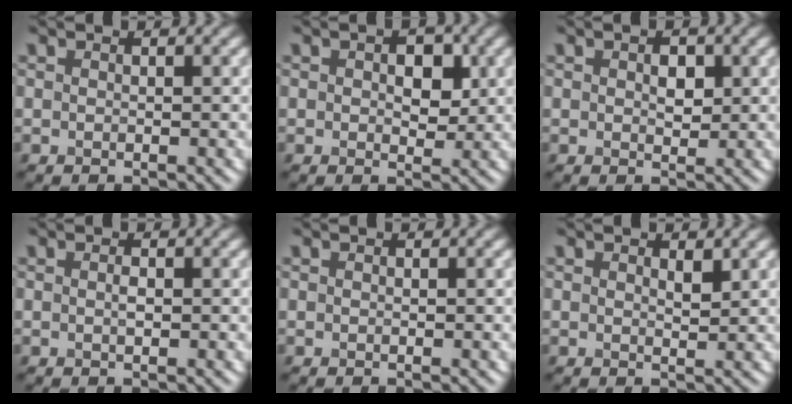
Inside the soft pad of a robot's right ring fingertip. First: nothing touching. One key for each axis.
{"total": 3.2, "fx": 0.6, "fy": 1.9, "fz": 2.4, "tx": -0.031, "ty": -0.001, "tz": 0.008}
{"total": 1.7, "fx": 0.3, "fy": 1.1, "fz": 1.3, "tx": -0.018, "ty": -0.001, "tz": 0.005}
{"total": 0.7, "fx": 0.0, "fy": 0.2, "fz": 0.6, "tx": -0.014, "ty": 0.000, "tz": 0.000}
{"total": 0.0}
{"total": 1.0, "fx": 0.6, "fy": 0.4, "fz": 0.7, "tx": -0.013, "ty": -0.004, "tz": 0.011}